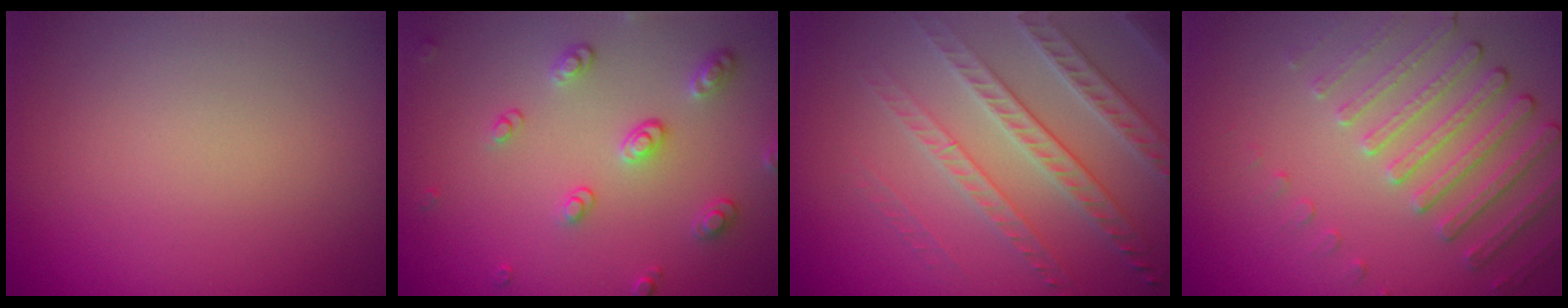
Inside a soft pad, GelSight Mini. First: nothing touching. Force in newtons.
{"total": 2.5, "press": 2.5, "slide": 0.4}
{"total": 4.6, "press": 3.9, "slide": 2.5}
{"total": 4.7, "press": 3.5, "slide": 3.1}